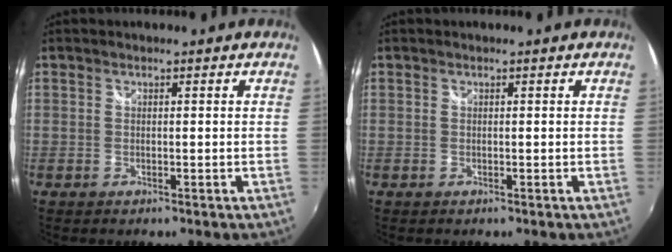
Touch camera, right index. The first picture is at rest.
{"total": 0.0}